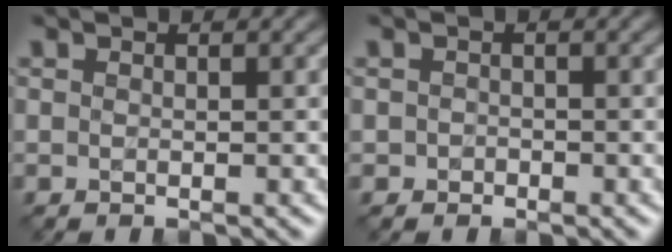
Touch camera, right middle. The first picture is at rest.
{"total": 0.7, "force": [-0.3, 0.6, 0.1], "torque": [0.003, -0.004, -0.007]}